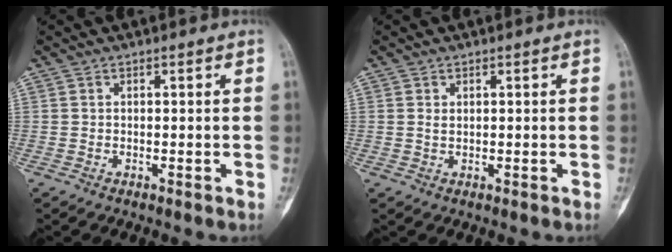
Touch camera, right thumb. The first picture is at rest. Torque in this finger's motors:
{"motor_torque": [-0.29, -0.36, 0.24, -0.12, -0.11]}